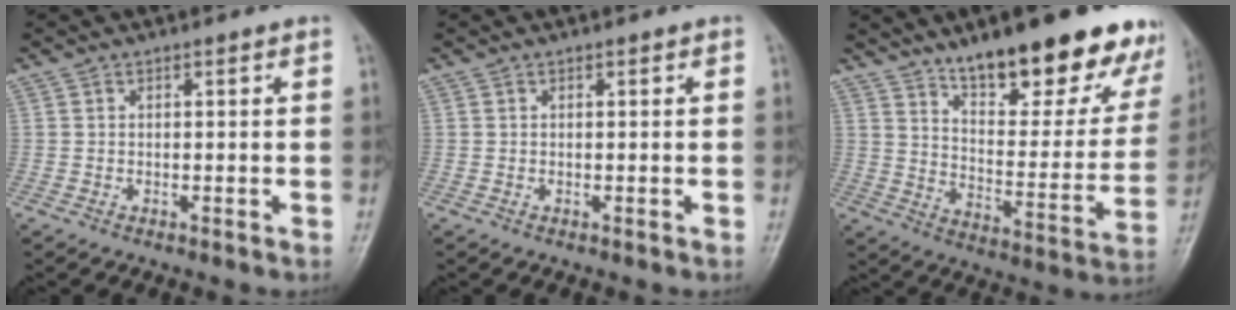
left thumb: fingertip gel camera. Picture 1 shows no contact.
{"total": 0.0}
{"total": 24.5, "force": [17.0, 8.0, 15.7], "torque": [-0.166, -0.085, 0.250]}